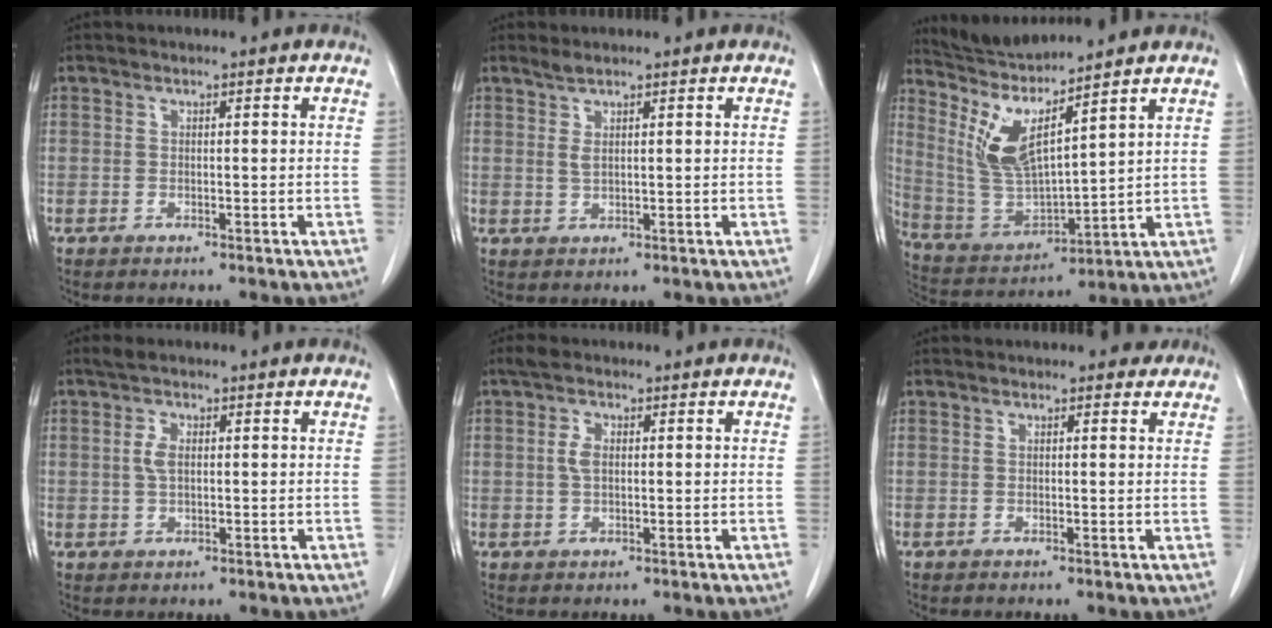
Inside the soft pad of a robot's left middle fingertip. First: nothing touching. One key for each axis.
{"total": 1.8, "fx": 1.4, "fy": 0.2, "fz": 1.2, "tx": -0.033, "ty": 0.001, "tz": 0.032}
{"total": 10.5, "fx": 8.1, "fy": 0.0, "fz": 6.6, "tx": -0.147, "ty": -0.018, "tz": 0.174}
{"total": 2.5, "fx": 0.6, "fy": 1.2, "fz": 2.1, "tx": -0.046, "ty": 0.007, "tz": 0.013}
{"total": 2.6, "fx": 0.5, "fy": 1.4, "fz": 2.1, "tx": -0.047, "ty": 0.010, "tz": 0.012}
{"total": 1.8, "fx": 1.6, "fy": 0.6, "fz": 0.5, "tx": -0.010, "ty": 0.005, "tz": 0.012}